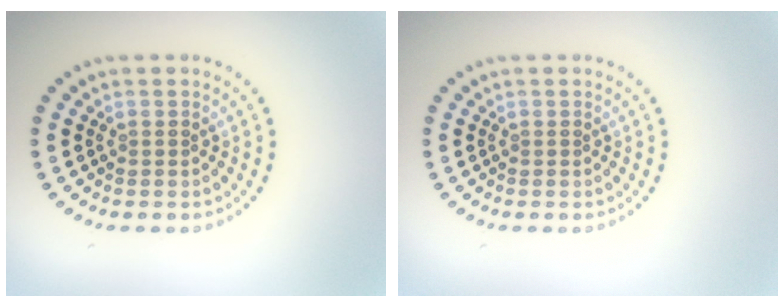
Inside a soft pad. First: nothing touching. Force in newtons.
{"total": 0.0}